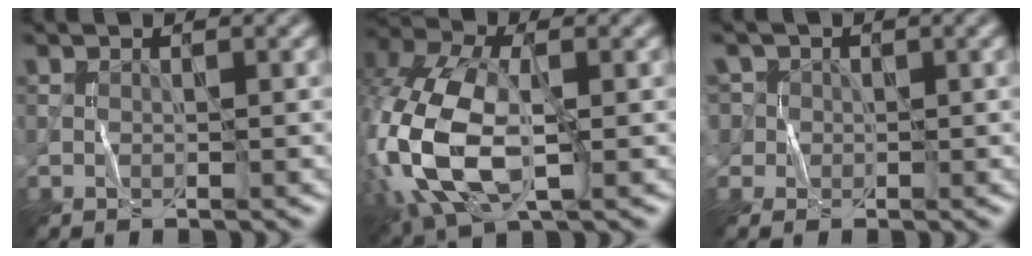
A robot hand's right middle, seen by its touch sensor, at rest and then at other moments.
{"total": 12.7, "force": [-2.0, 7.3, 10.2], "torque": [-0.261, -0.005, -0.043]}
{"total": 4.3, "force": [1.3, 3.9, 1.3], "torque": [-0.027, 0.022, 0.011]}